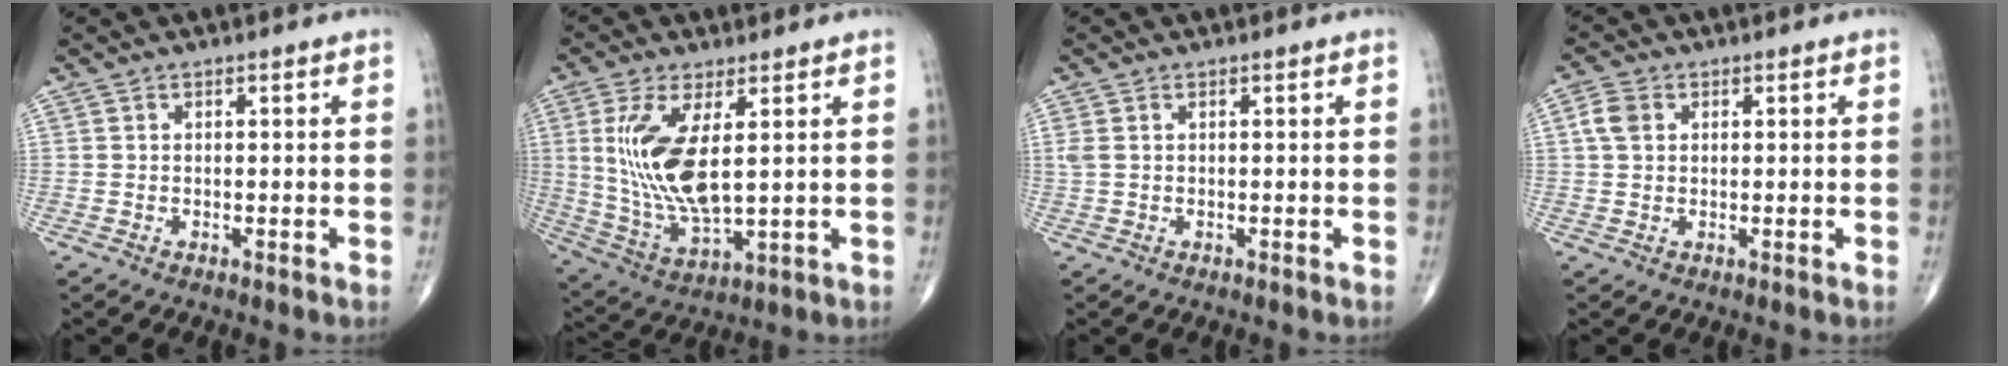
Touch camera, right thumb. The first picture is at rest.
{"total": 13.8, "force": [2.7, 5.2, 12.5], "torque": [-0.264, -0.024, 0.065]}
{"total": 1.5, "force": [0.5, 0.8, 1.2], "torque": [-0.043, 0.015, 0.016]}
{"total": 3.4, "force": [0.9, 2.5, 2.1], "torque": [-0.046, 0.007, 0.015]}